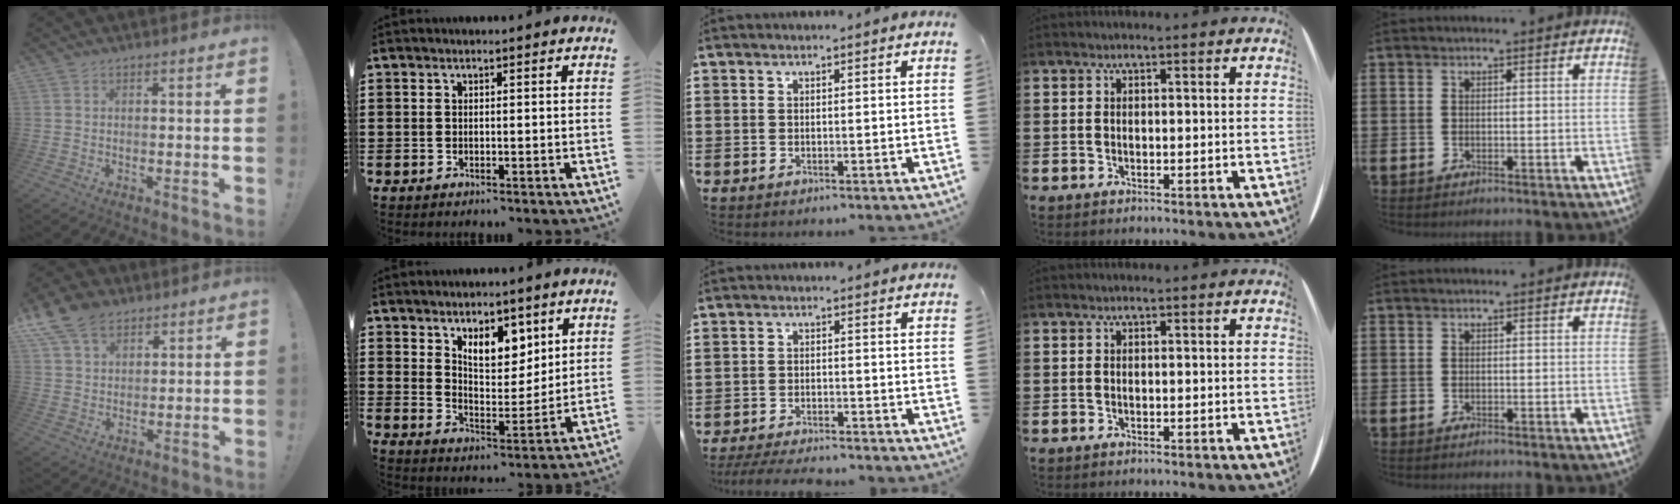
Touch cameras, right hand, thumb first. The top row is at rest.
{"thumb": {"total": 11.5, "force": [7.1, 7.6, 5.0], "torque": [-0.083, -0.031, 0.140]}, "index": {"total": 7.5, "force": [4.8, 3.9, 4.2], "torque": [-0.076, -0.010, 0.085]}, "middle": {"total": 3.7, "force": [-3.5, 0.2, 1.1], "torque": [-0.026, -0.005, -0.072]}}